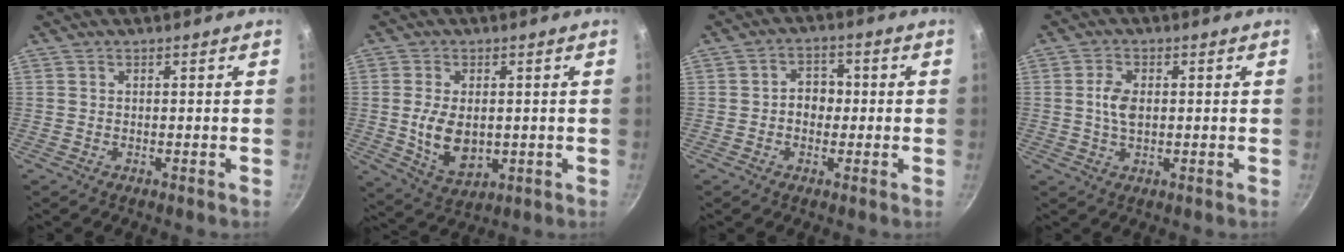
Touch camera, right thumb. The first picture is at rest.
{"total": 9.0, "force": [0.0, 5.6, 7.0], "torque": [-0.120, -0.013, 0.014]}
{"total": 4.7, "force": [-0.4, 3.9, 2.7], "torque": [-0.010, 0.012, -0.010]}
{"total": 4.5, "force": [0.3, 2.7, 3.6], "torque": [-0.062, 0.003, 0.004]}